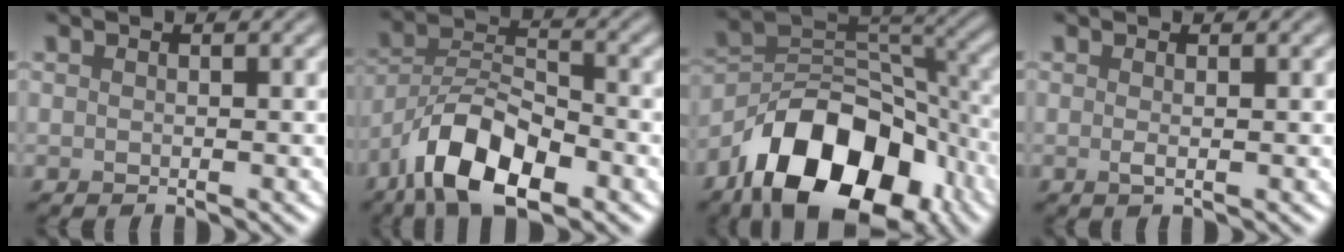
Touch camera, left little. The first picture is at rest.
{"total": 8.6, "force": [-5.0, 3.5, 5.9], "torque": [-0.097, 0.009, -0.098]}
{"total": 13.5, "force": [-8.0, 7.5, 7.9], "torque": [-0.122, 0.005, -0.147]}
{"total": 0.8, "force": [0.0, 0.2, 0.8], "torque": [-0.016, -0.001, -0.001]}